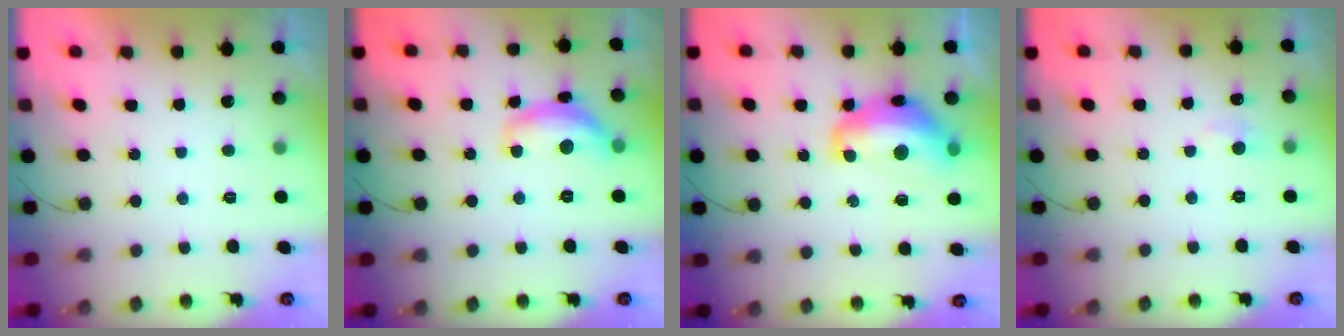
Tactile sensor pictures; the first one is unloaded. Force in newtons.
{"total": 11.6, "press": 11.6, "slide": 0.6}
{"total": 14.3, "press": 14.3, "slide": 1.1}
{"total": 5.4, "press": 5.3, "slide": 0.8}